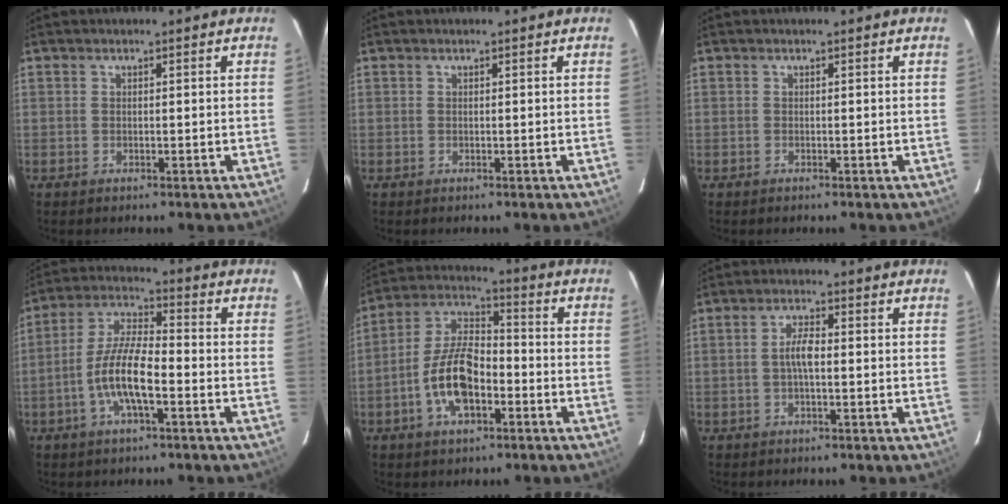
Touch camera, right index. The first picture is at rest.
{"total": 0.0}
{"total": 0.0}
{"total": 10.3, "force": [-3.7, 2.7, 9.2], "torque": [-0.191, 0.005, -0.072]}
{"total": 12.4, "force": [-4.5, 5.9, 9.9], "torque": [-0.202, 0.016, -0.079]}
{"total": 3.4, "force": [-0.4, 1.0, 3.3], "torque": [-0.065, 0.007, -0.008]}